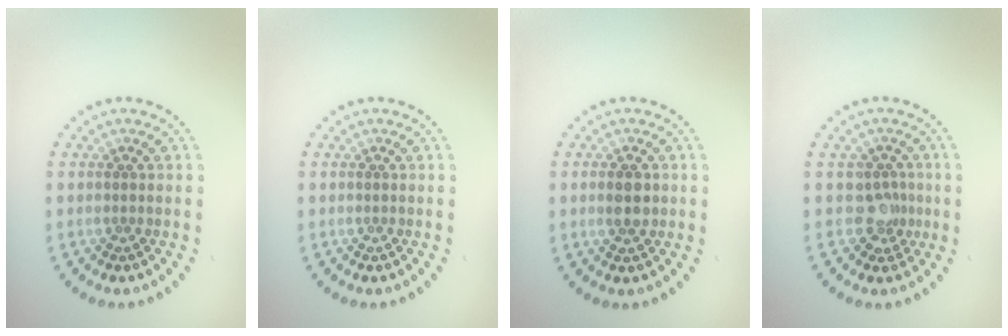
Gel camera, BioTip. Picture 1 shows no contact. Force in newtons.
{"total": 0.0}
{"total": 1.9, "press": 1.9, "slide": 0.3}
{"total": 2.0, "press": 1.5, "slide": 1.4}